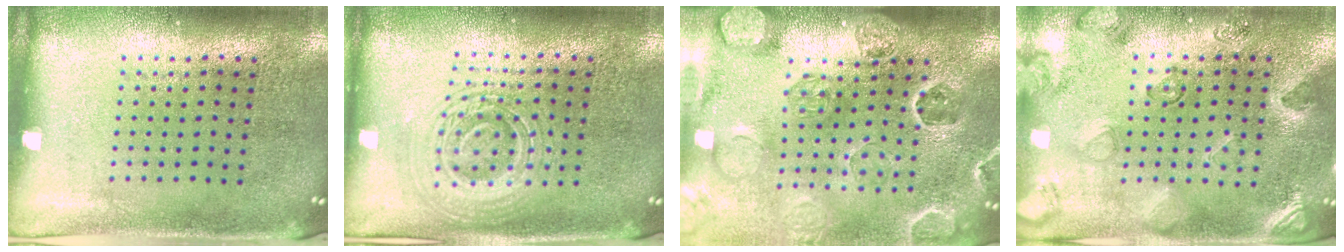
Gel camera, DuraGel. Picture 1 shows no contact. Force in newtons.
{"total": 2.7, "press": 2.7, "slide": 0.5}
{"total": 2.7, "press": 2.7, "slide": 0.3}
{"total": 2.3, "press": 1.9, "slide": 1.3}